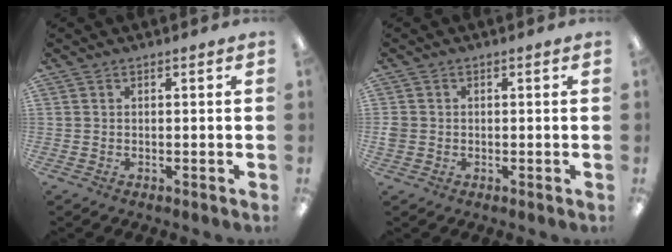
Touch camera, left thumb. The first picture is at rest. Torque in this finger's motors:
{"motor_torque": [-0.29, 0.29, 0.03, -0.04, 0.00]}